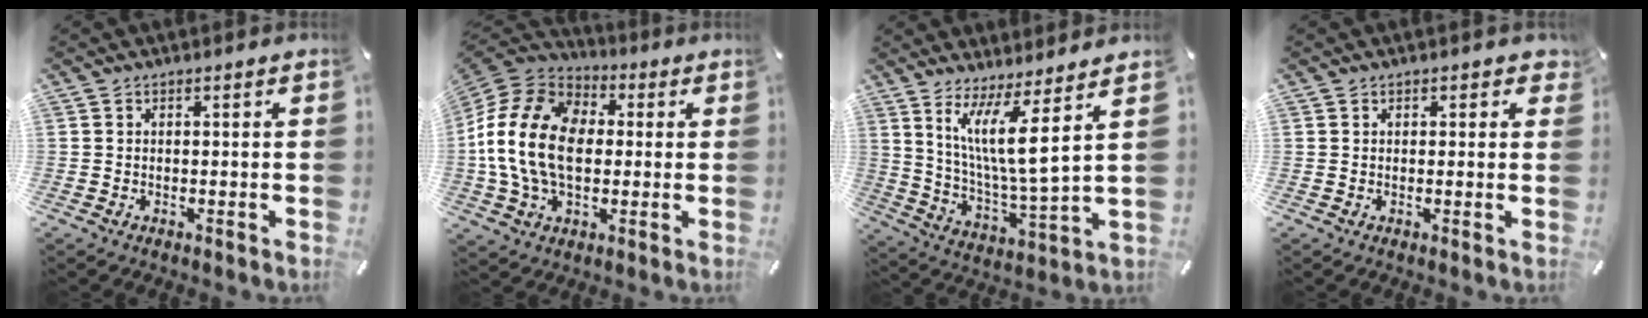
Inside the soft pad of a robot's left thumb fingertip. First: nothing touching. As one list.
[{"total": 17.8, "force": [-0.6, 13.0, 12.1], "torque": [-0.267, 0.023, -0.016]}, {"total": 12.0, "force": [6.8, 0.9, 9.9], "torque": [-0.198, -0.045, 0.111]}, {"total": 1.2, "force": [0.7, 0.9, 0.4], "torque": [0.007, -0.002, 0.009]}]